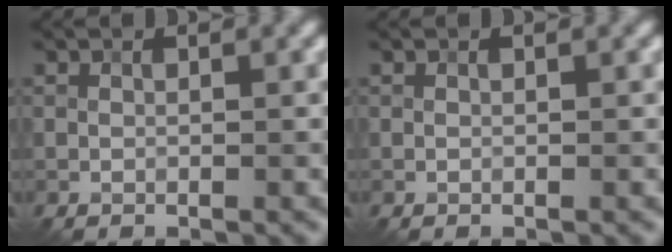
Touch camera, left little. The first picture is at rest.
{"total": 0.0}